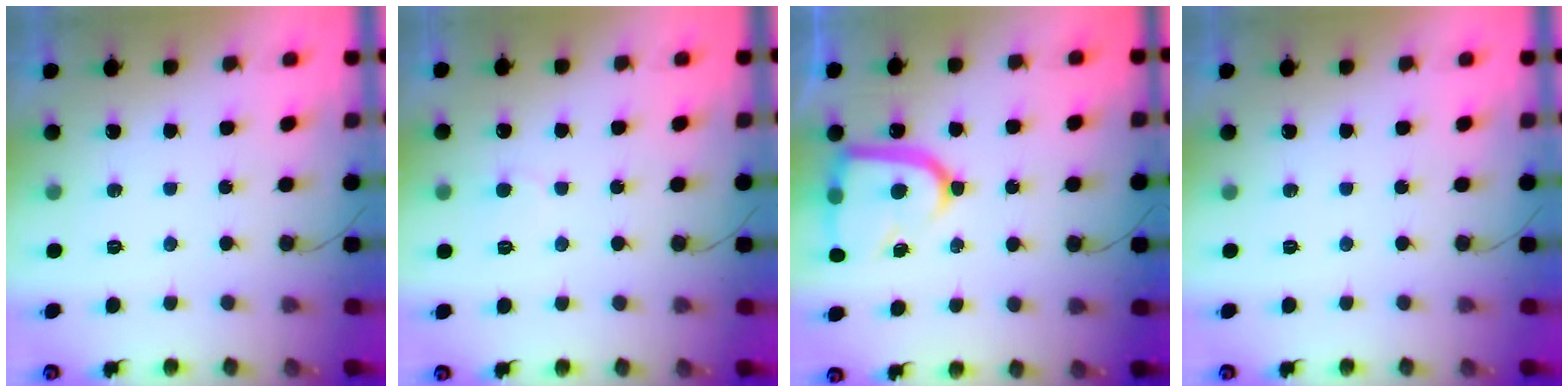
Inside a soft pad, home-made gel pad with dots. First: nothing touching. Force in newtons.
{"total": 4.5, "press": 4.4, "slide": 0.3}
{"total": 16.0, "press": 15.9, "slide": 1.6}
{"total": 0.0}